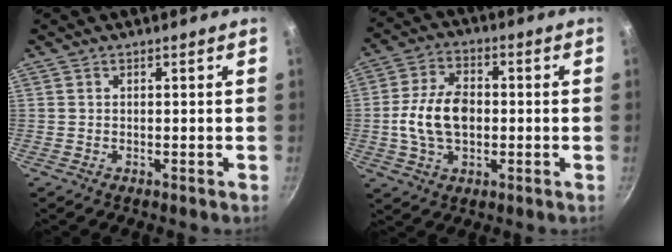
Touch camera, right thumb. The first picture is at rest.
{"total": 11.3, "force": [-0.7, 7.3, 8.6], "torque": [-0.149, 0.018, -0.019]}